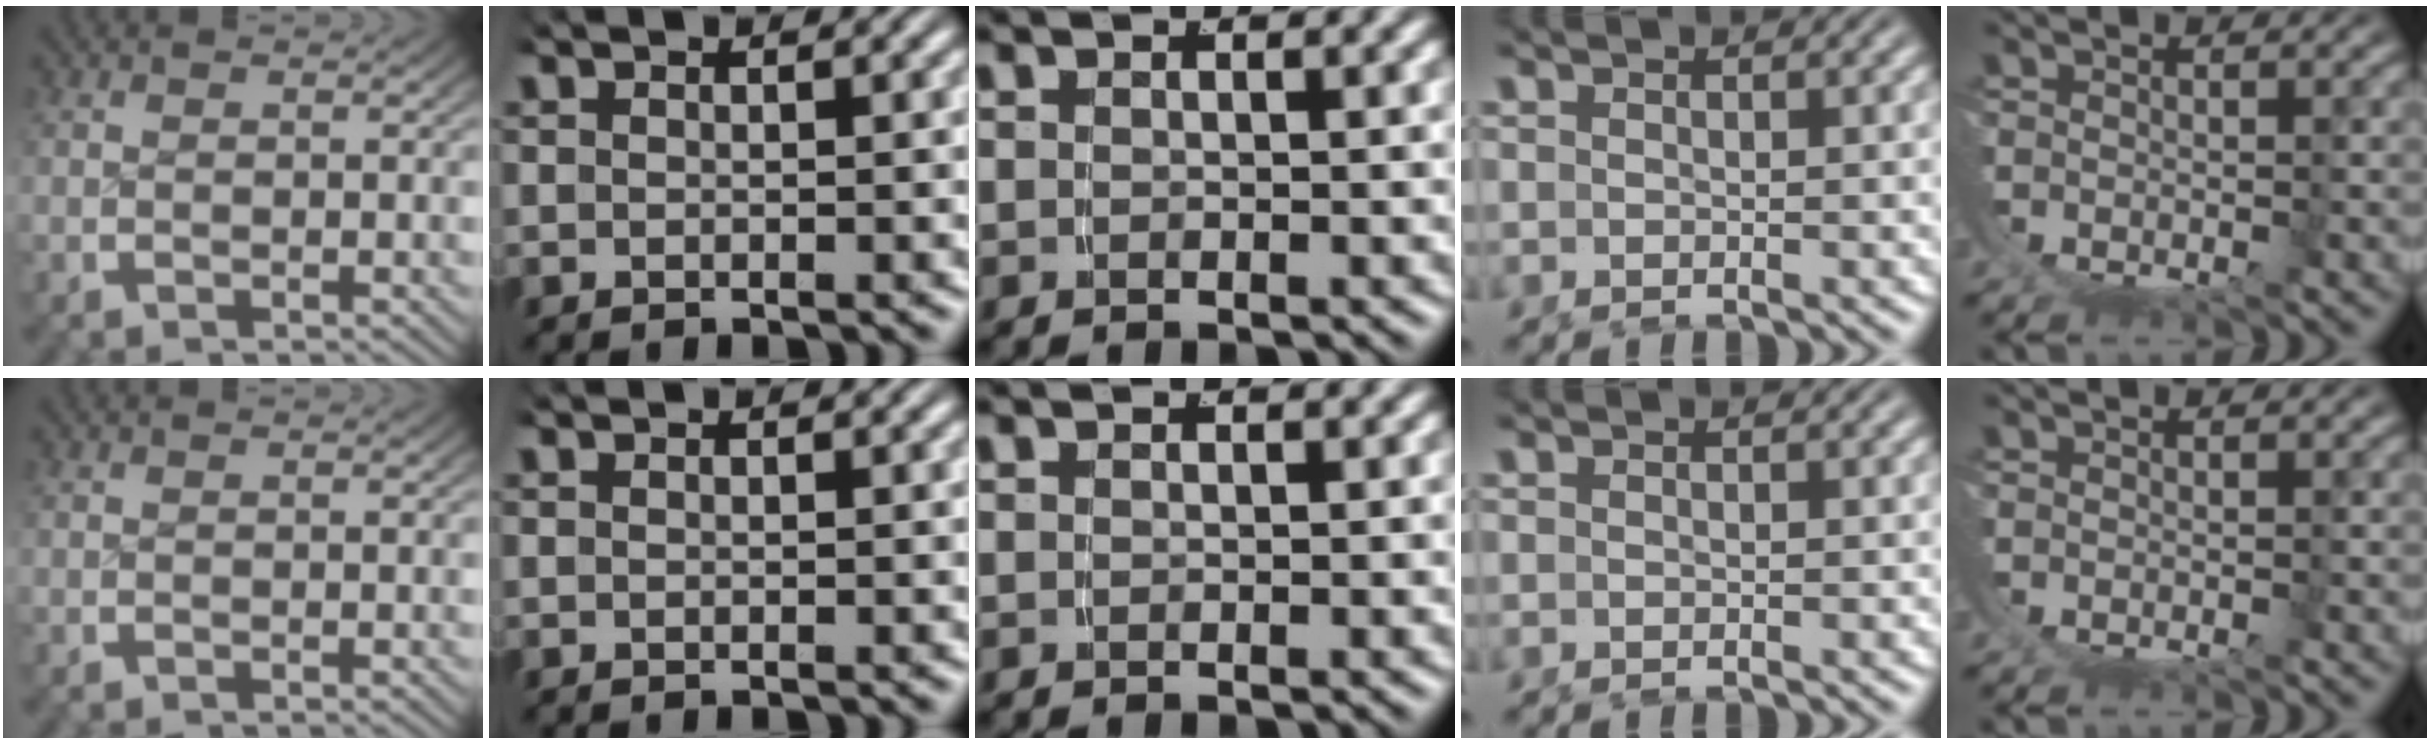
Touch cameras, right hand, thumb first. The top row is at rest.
{}